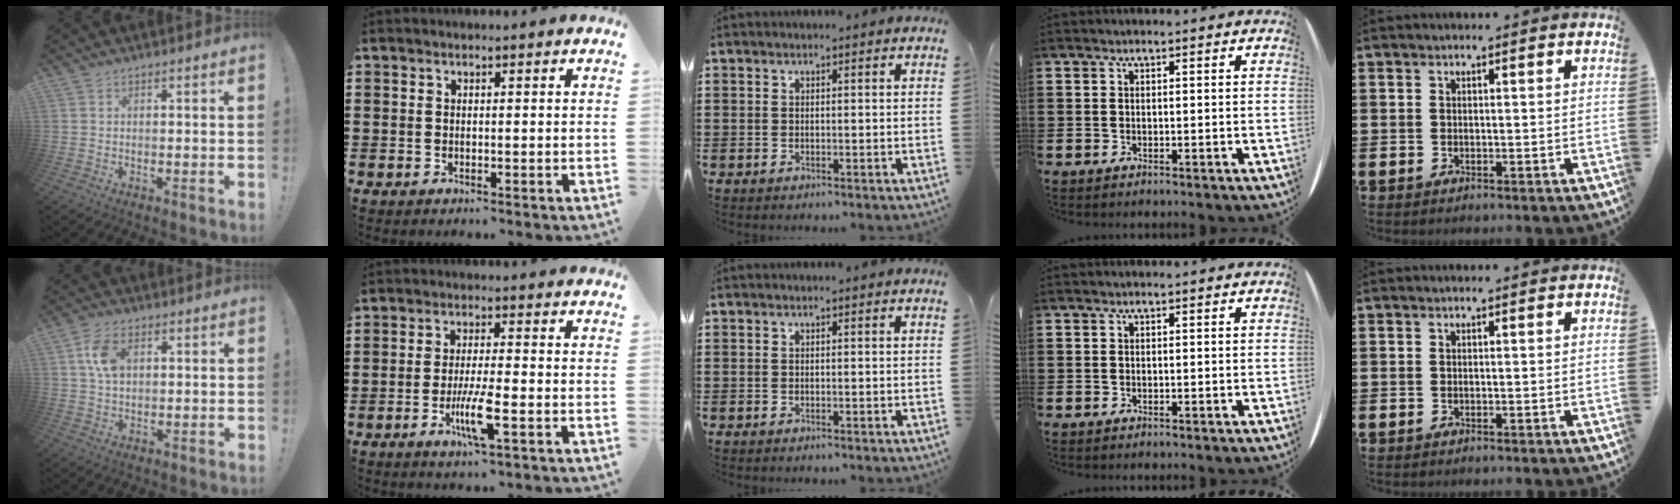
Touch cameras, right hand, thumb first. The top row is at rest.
{"thumb": {"total": 7.5, "force": [2.0, 4.6, 5.7], "torque": [-0.109, 0.007, 0.037]}, "index": {"total": 6.6, "force": [-2.5, 0.9, 6.0], "torque": [-0.117, -0.014, -0.045]}}